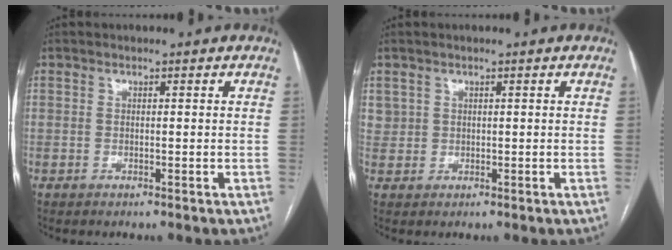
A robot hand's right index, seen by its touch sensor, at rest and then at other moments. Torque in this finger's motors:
{"motor_torque": [0.19, 0.14, 0.07, 0.02]}